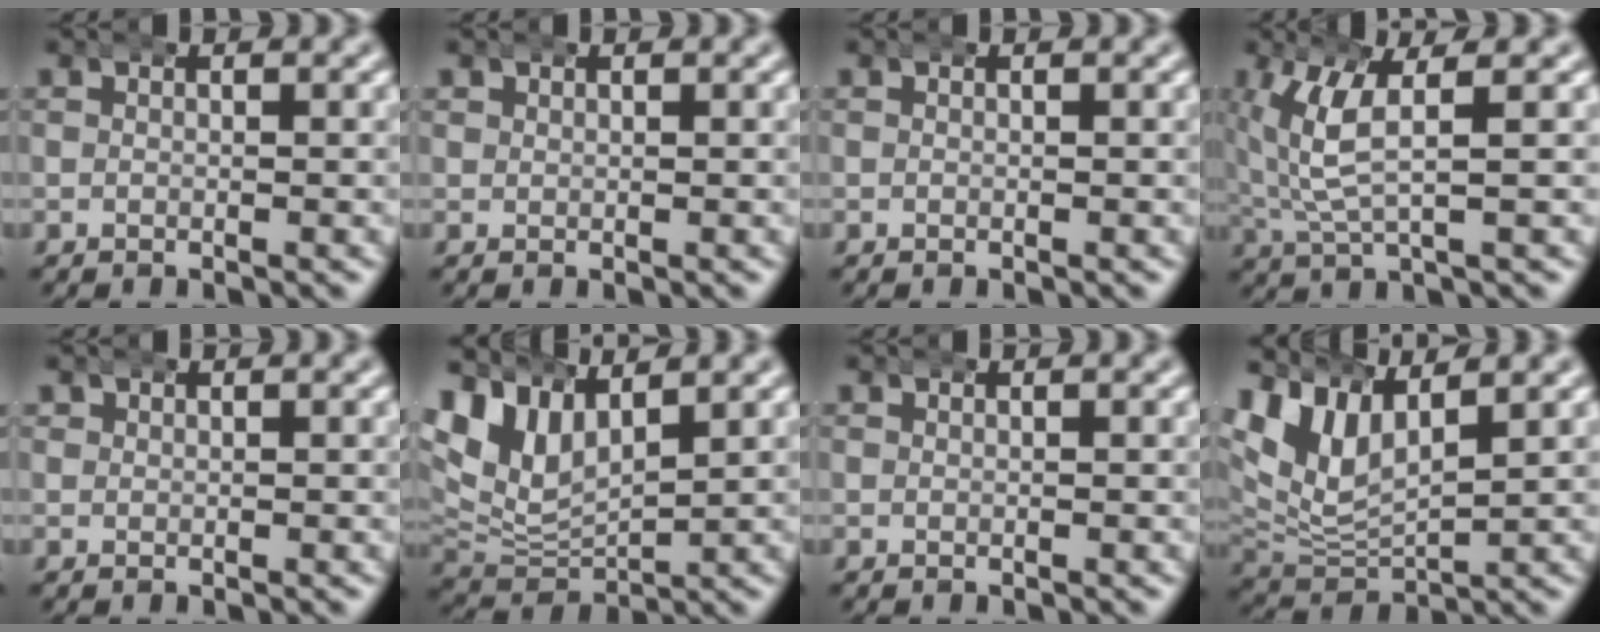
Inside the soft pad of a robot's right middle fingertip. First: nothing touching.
{"total": 0.8, "force": [0.6, 0.5, 0.1], "torque": [-0.009, 0.002, 0.012]}
{"total": 0.0}
{"total": 4.7, "force": [1.2, 2.0, 4.0], "torque": [-0.090, 0.000, 0.024]}
{"total": 0.9, "force": [0.6, 0.5, 0.2], "torque": [-0.012, 0.001, 0.012]}
{"total": 9.6, "force": [2.7, 7.5, 5.5], "torque": [-0.128, 0.001, 0.040]}
{"total": 0.0}
{"total": 9.0, "force": [3.1, 6.6, 5.4], "torque": [-0.122, 0.007, 0.044]}